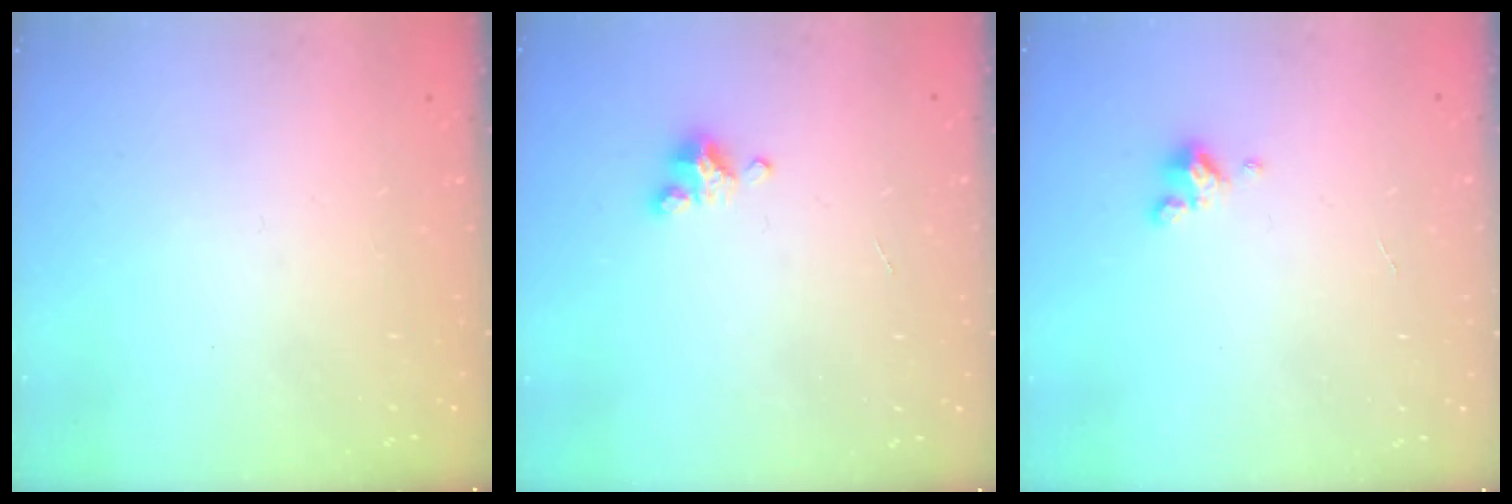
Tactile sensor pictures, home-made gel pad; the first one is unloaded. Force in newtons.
{"total": 3.3, "press": 3.3, "slide": 0.3}
{"total": 2.5, "press": 2.5, "slide": 0.3}